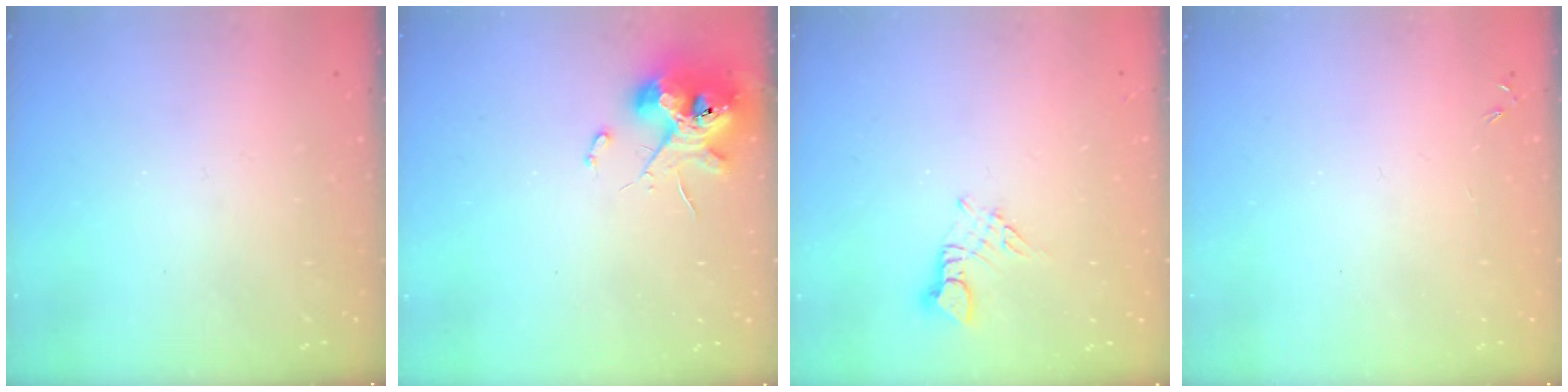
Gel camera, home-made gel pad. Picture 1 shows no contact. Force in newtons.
{"total": 11.2, "press": 11.1, "slide": 1.6}
{"total": 2.9, "press": 2.9, "slide": 0.3}
{"total": 0.0}